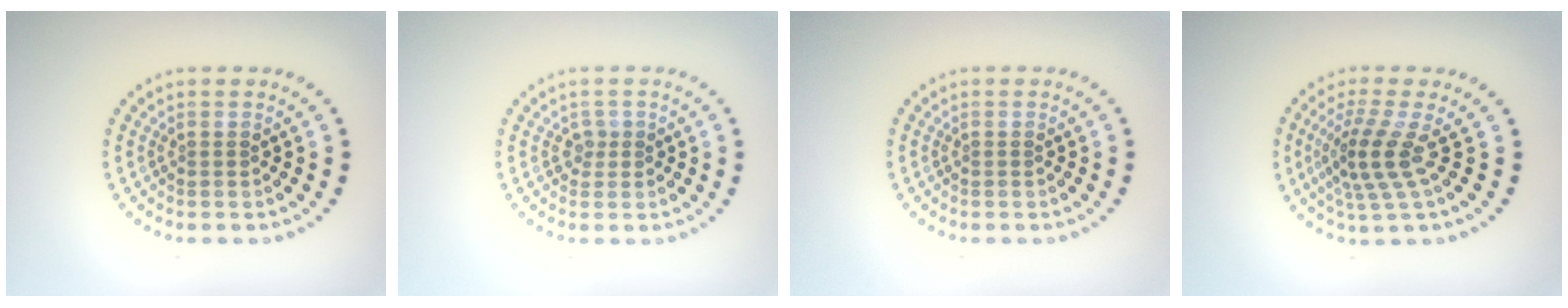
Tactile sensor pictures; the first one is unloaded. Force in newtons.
{"total": 1.0, "press": 0.8, "slide": 0.6}
{"total": 0.0}
{"total": 3.8, "press": 2.7, "slide": 2.6}